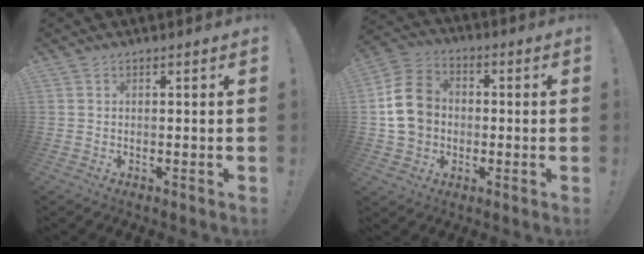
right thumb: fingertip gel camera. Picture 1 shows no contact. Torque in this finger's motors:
{"motor_torque": [0.08, 0.33, 0.11, -0.01, 0.20]}